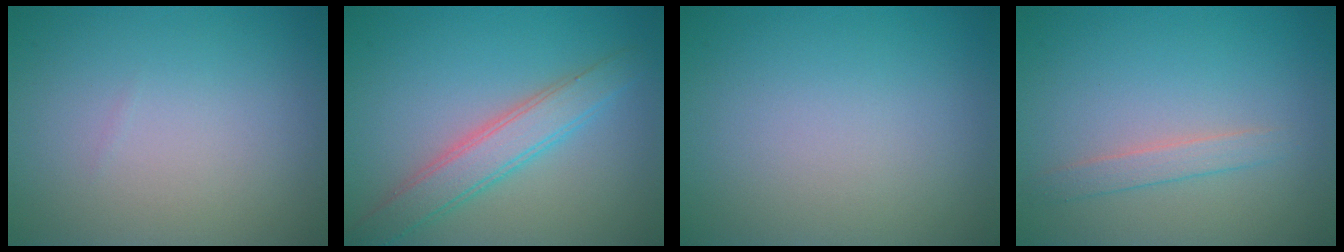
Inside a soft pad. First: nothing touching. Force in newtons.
{"total": 3.8, "press": 3.8, "slide": 0.1}
{"total": 0.0}
{"total": 1.5, "press": 1.5, "slide": 0.0}